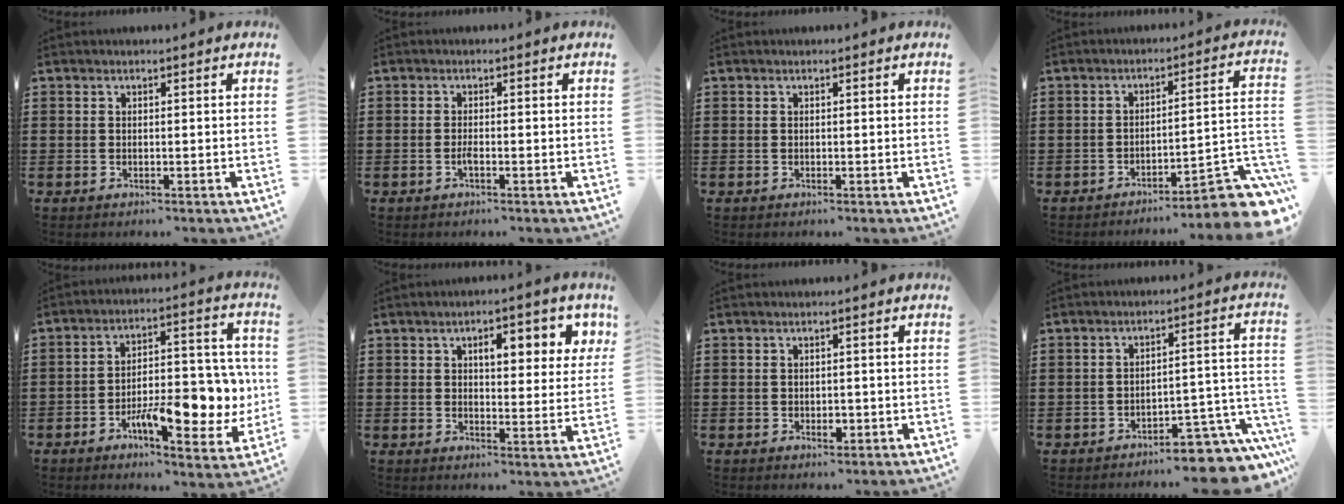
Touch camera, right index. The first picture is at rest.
{"total": 1.3, "force": [-0.7, 0.2, 1.1], "torque": [-0.028, -0.004, -0.014]}
{"total": 0.0}
{"total": 6.2, "force": [-4.6, 0.9, 4.1], "torque": [-0.054, -0.015, -0.088]}
{"total": 12.2, "force": [-3.6, 5.1, 10.5], "torque": [-0.156, -0.002, -0.058]}
{"total": 5.7, "force": [2.4, 2.3, 4.7], "torque": [-0.061, -0.006, 0.029]}
{"total": 1.8, "force": [-0.4, 1.0, 1.4], "torque": [-0.027, 0.000, -0.006]}
{"total": 7.1, "force": [-6.3, 1.2, 3.1], "torque": [-0.040, 0.011, -0.115]}